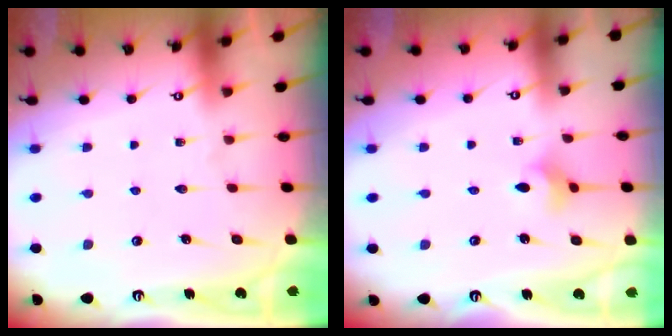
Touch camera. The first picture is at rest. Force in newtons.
{"total": 3.7, "press": 3.6, "slide": 0.7}